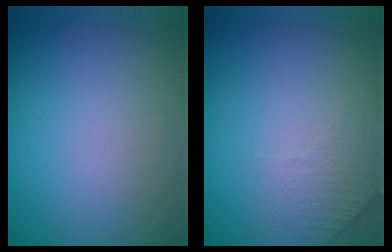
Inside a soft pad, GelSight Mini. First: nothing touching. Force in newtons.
{"total": 1.2, "press": 0.7, "slide": 0.9}